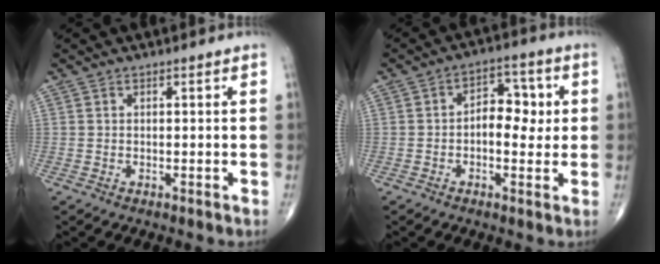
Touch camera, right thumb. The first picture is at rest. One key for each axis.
{"total": 7.8, "fx": 0.3, "fy": 4.8, "fz": 6.1, "tx": -0.054, "ty": 0.017, "tz": 0.000}